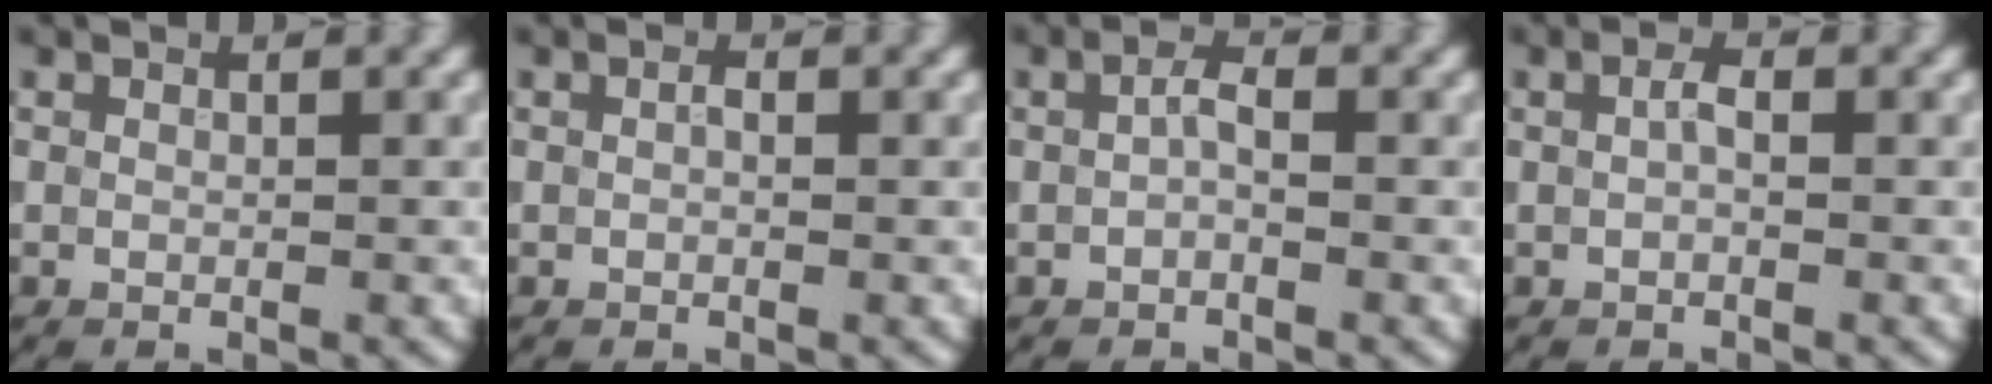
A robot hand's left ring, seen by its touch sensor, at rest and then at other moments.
{"total": 0.8, "force": [0.1, 0.4, 0.7], "torque": [-0.011, 0.001, 0.000]}
{"total": 1.3, "force": [-0.1, 0.5, 1.2], "torque": [-0.026, 0.003, -0.005]}
{"total": 1.0, "force": [0.1, 0.3, 1.0], "torque": [-0.022, 0.001, 0.000]}